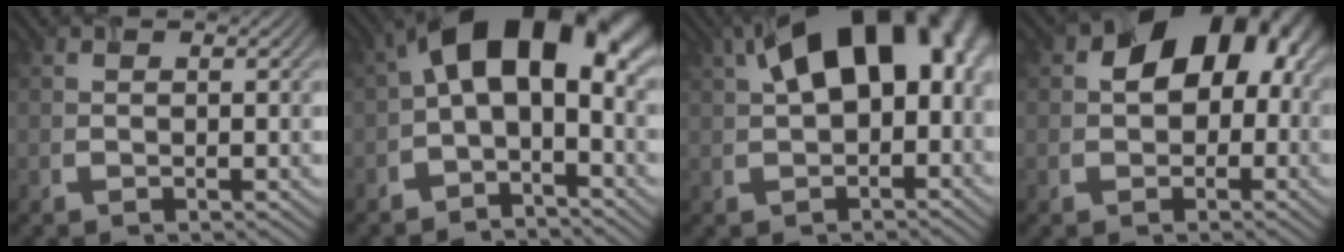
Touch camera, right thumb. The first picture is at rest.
{"total": 13.0, "force": [1.7, 7.2, 10.7], "torque": [-0.169, 0.020, 0.018]}
{"total": 16.0, "force": [3.3, 9.1, 12.7], "torque": [-0.177, 0.023, 0.047]}
{"total": 11.6, "force": [2.4, 8.2, 7.8], "torque": [-0.099, 0.009, 0.029]}